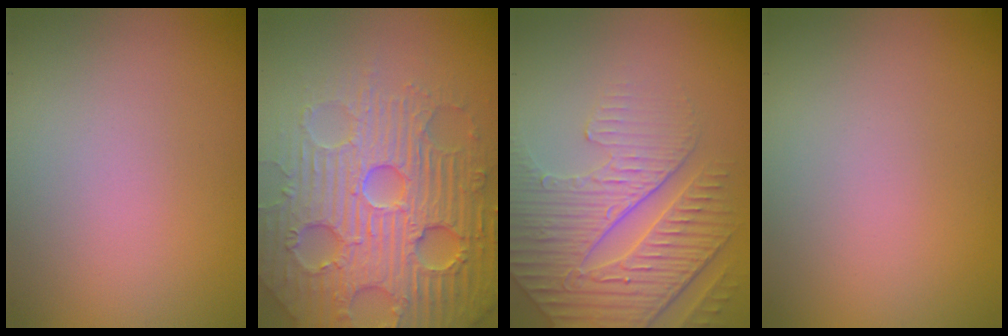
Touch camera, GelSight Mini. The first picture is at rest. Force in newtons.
{"total": 7.8, "press": 7.7, "slide": 1.7}
{"total": 5.1, "press": 4.7, "slide": 1.9}
{"total": 0.0}